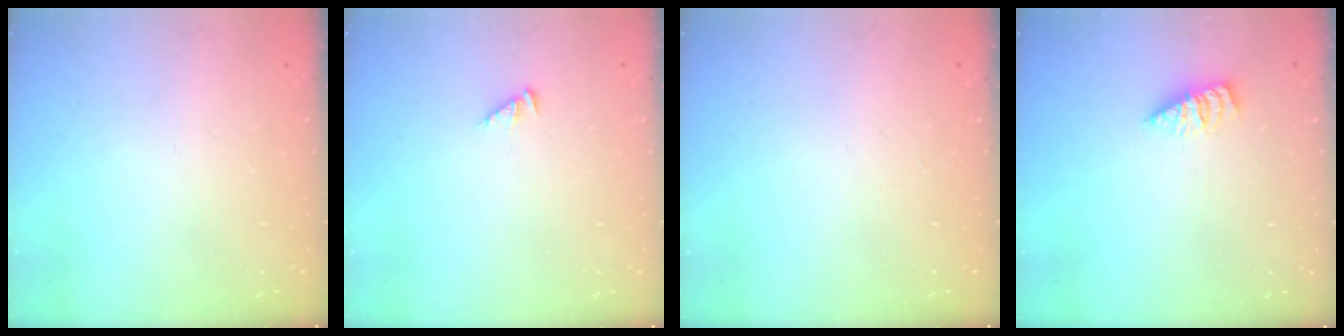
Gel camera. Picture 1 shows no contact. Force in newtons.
{"total": 2.5, "press": 2.5, "slide": 0.4}
{"total": 0.0}
{"total": 2.1, "press": 2.0, "slide": 0.3}